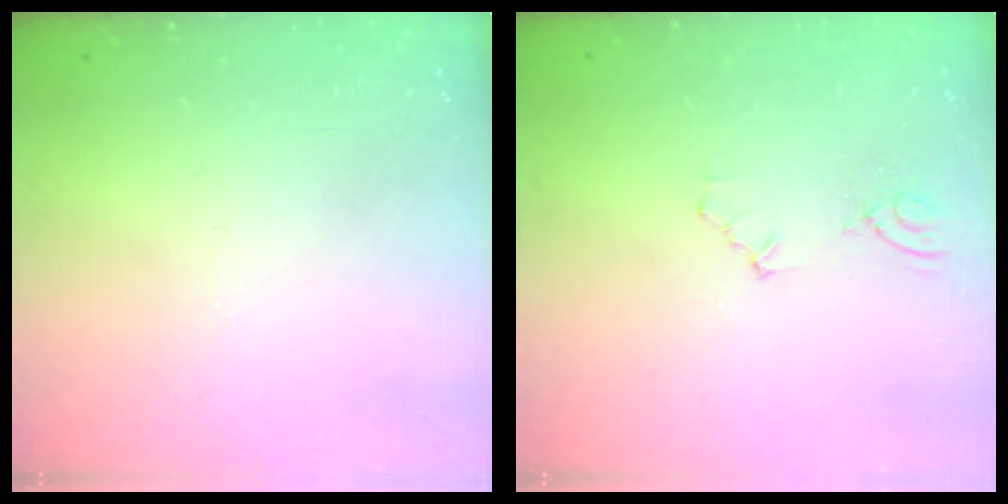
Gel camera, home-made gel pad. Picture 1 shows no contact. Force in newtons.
{"total": 5.1, "press": 4.4, "slide": 2.7}